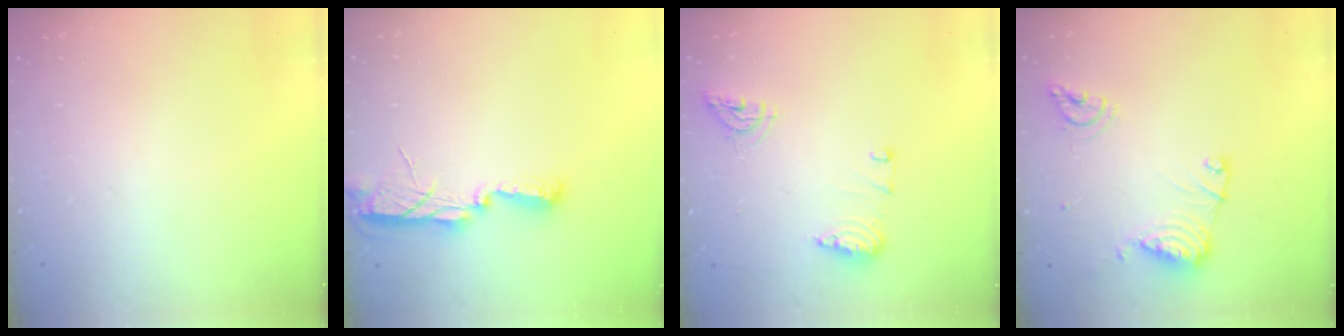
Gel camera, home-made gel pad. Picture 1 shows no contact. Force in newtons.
{"total": 9.3, "press": 8.3, "slide": 4.1}
{"total": 8.6, "press": 8.4, "slide": 1.4}
{"total": 11.9, "press": 11.9, "slide": 1.3}